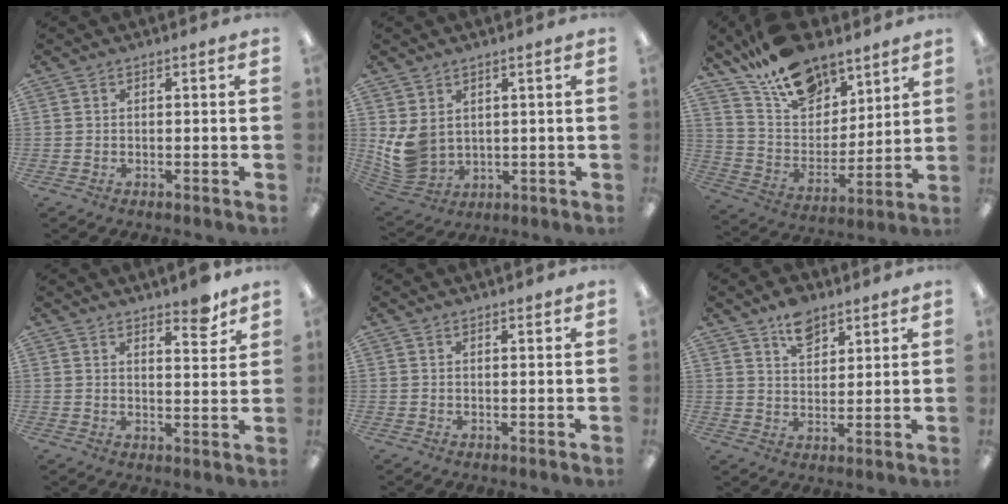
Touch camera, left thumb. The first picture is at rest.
{"total": 7.7, "force": [2.0, 6.0, 4.4], "torque": [-0.111, -0.015, 0.040]}
{"total": 18.2, "force": [13.5, 9.6, 7.4], "torque": [-0.141, -0.087, 0.248]}
{"total": 5.5, "force": [4.8, 1.4, 2.5], "torque": [-0.021, -0.036, 0.078]}
{"total": 0.9, "force": [0.9, 0.2, 0.2], "torque": [-0.005, -0.002, 0.016]}
{"total": 7.7, "force": [5.5, 4.3, 3.2], "torque": [-0.041, -0.025, 0.097]}